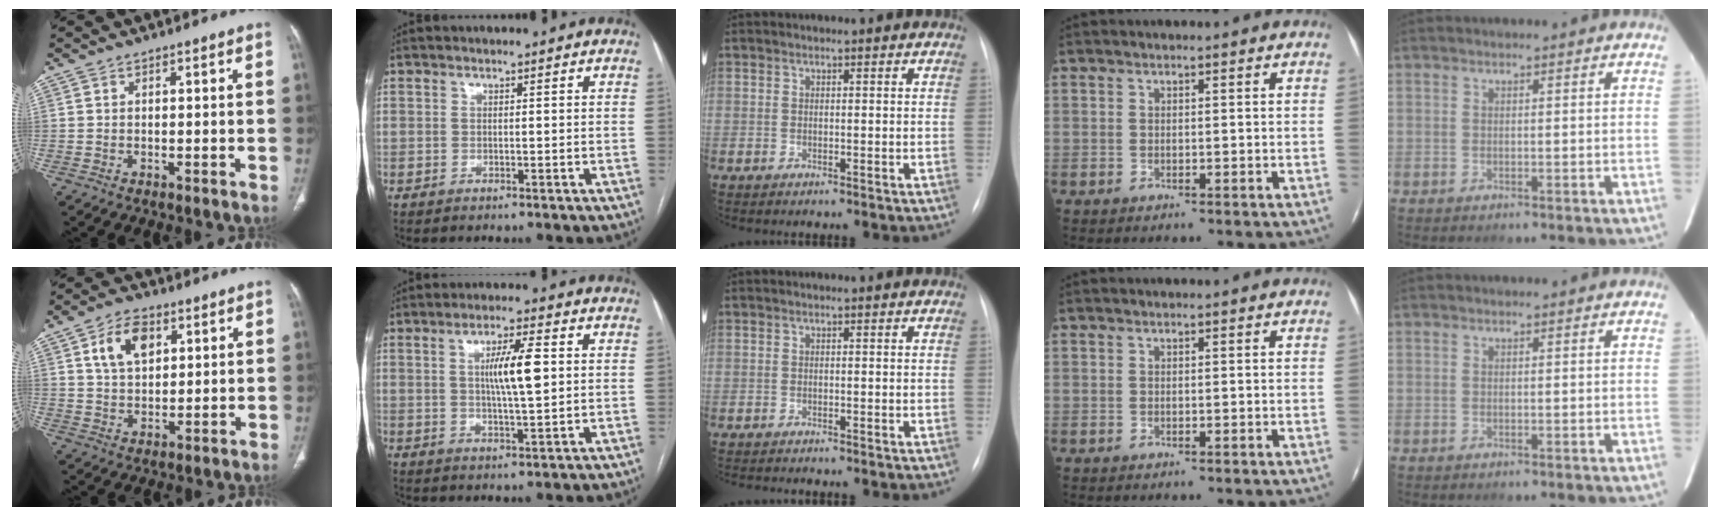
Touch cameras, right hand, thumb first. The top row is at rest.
{"thumb": {"total": 8.6, "force": [3.3, 5.3, 5.8], "torque": [-0.084, -0.009, 0.062]}, "index": {"total": 7.3, "force": [1.2, 0.7, 7.1], "torque": [-0.125, 0.003, 0.021]}, "middle": {"total": 1.2, "force": [-1.2, -0.1, 0.3], "torque": [-0.004, -0.003, -0.016]}}